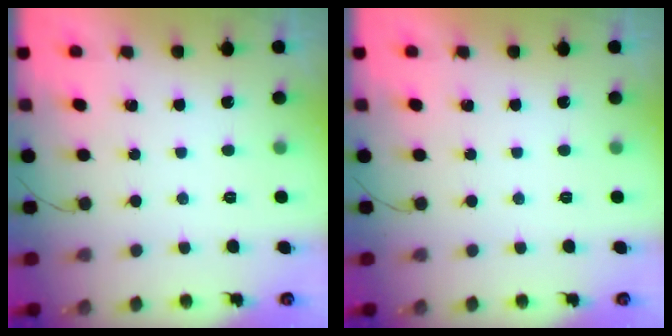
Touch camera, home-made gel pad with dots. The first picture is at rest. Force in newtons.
{"total": 0.0}